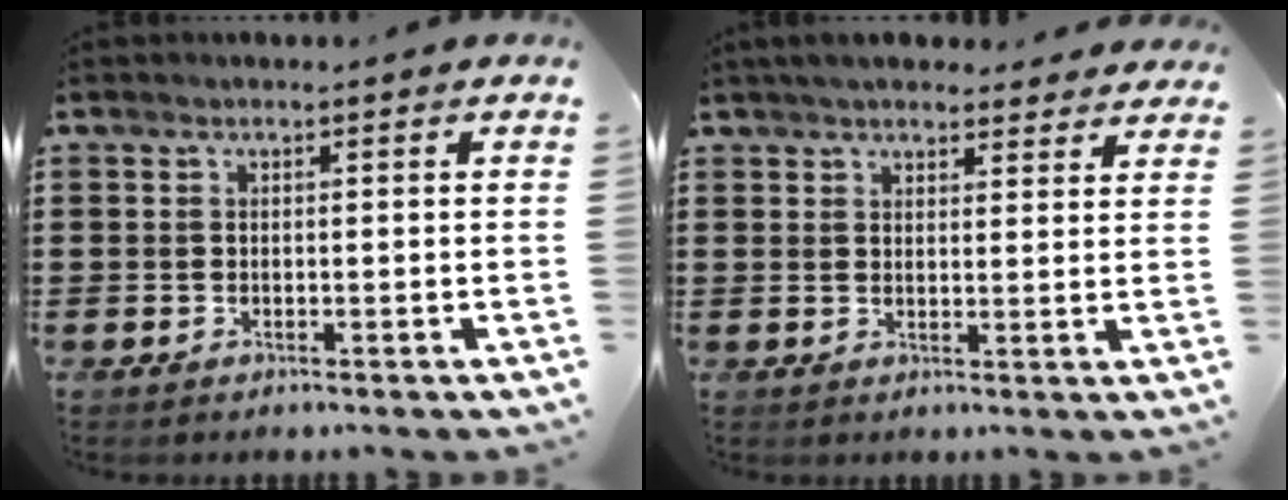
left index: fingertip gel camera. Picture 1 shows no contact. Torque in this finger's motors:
{"motor_torque": [2.14, 0.00, 1.05, 0.13]}